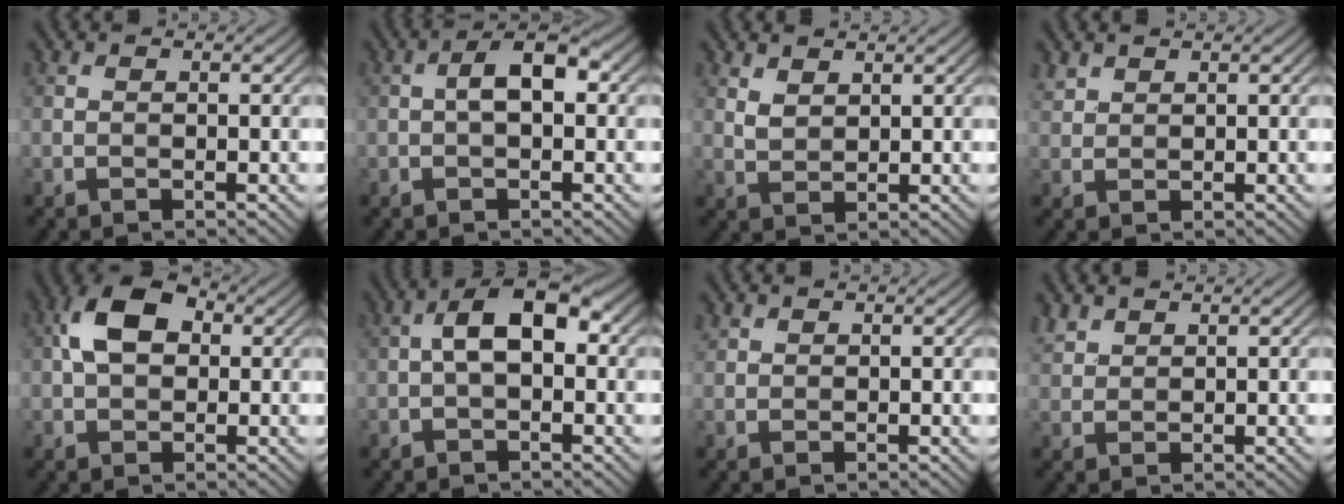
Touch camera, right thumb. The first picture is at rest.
{"total": 4.1, "force": [0.1, 1.9, 3.7], "torque": [-0.065, 0.012, -0.003]}
{"total": 2.4, "force": [1.8, 1.1, 1.1], "torque": [-0.030, -0.001, 0.043]}
{"total": 1.7, "force": [1.4, 0.9, 0.4], "torque": [-0.016, 0.003, 0.034]}
{"total": 7.1, "force": [1.3, 4.6, 5.2], "torque": [-0.108, 0.017, 0.016]}
{"total": 5.9, "force": [0.2, 3.0, 5.1], "torque": [-0.089, 0.014, -0.003]}
{"total": 1.1, "force": [0.8, 0.7, 0.2], "torque": [-0.007, 0.003, 0.021]}
{"total": 2.3, "force": [1.8, 1.1, 0.8], "torque": [-0.023, 0.006, 0.046]}